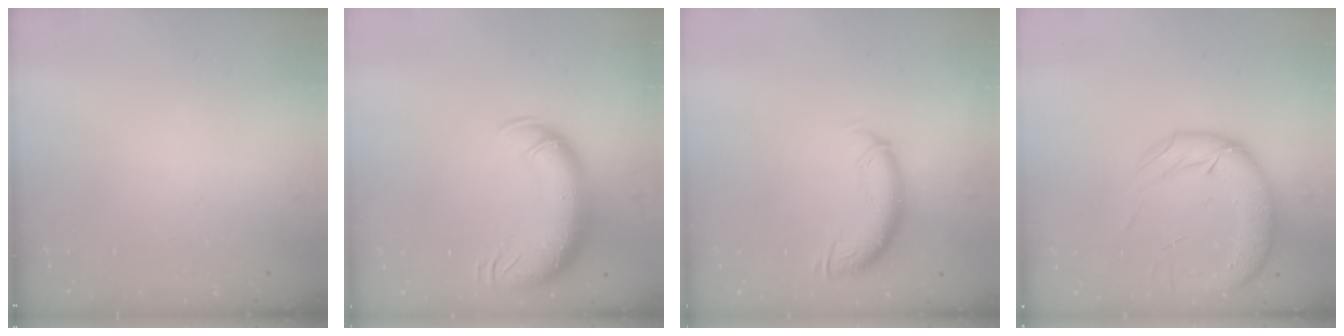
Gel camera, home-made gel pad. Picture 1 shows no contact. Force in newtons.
{"total": 13.1, "press": 12.8, "slide": 3.1}
{"total": 10.4, "press": 10.3, "slide": 0.9}
{"total": 15.3, "press": 14.8, "slide": 3.8}